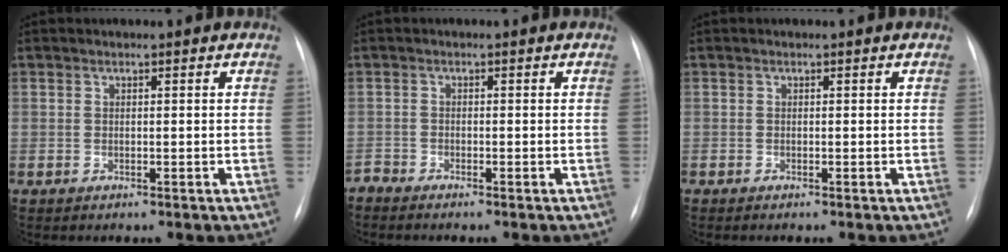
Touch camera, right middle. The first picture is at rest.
{"total": 1.2, "force": [-1.2, -0.2, 0.0], "torque": [0.000, -0.005, -0.023]}
{"total": 0.0}